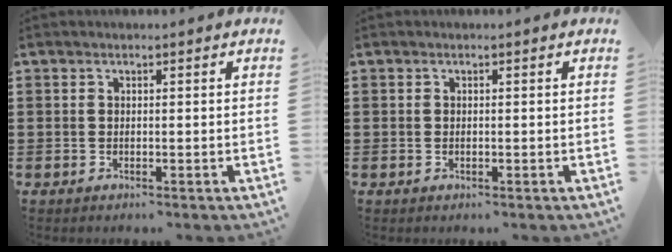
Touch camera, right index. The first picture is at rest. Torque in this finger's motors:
{"motor_torque": [-0.86, 1.29, -0.01, -0.01]}